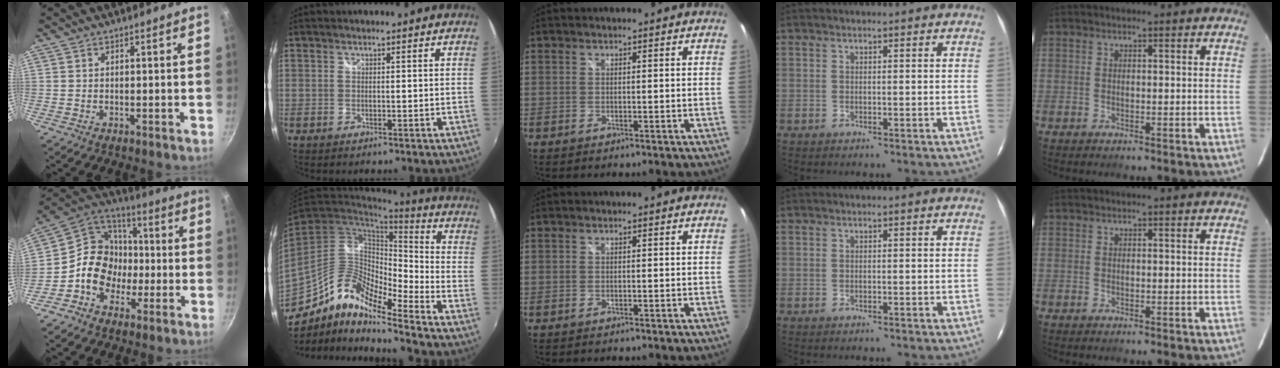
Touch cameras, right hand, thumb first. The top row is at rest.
{"thumb": {"total": 13.2, "force": [-3.3, 11.1, 6.4], "torque": [-0.058, 0.051, -0.076]}, "index": {"total": 13.5, "force": [-8.8, 4.7, 9.1], "torque": [-0.158, 0.002, -0.177]}}